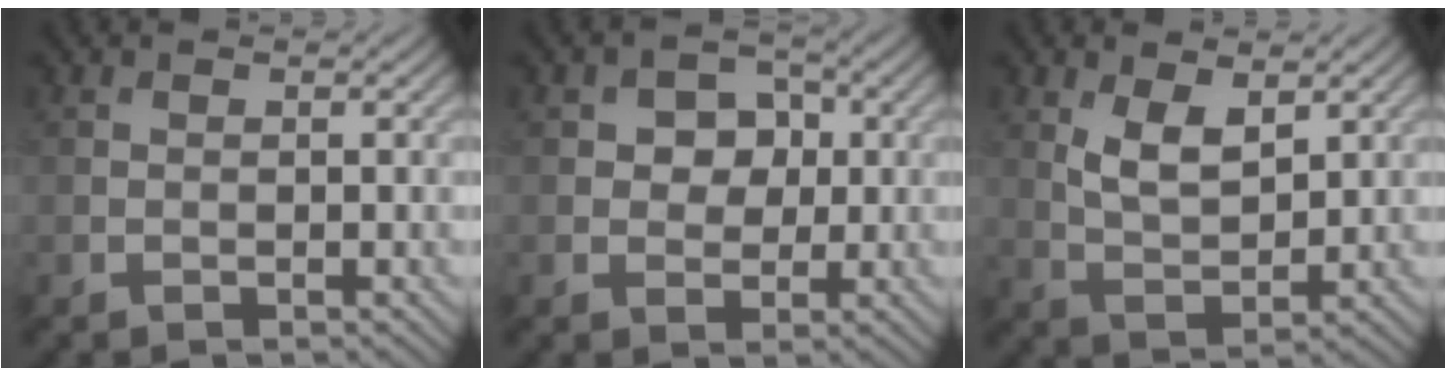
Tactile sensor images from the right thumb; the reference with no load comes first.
{"total": 4.3, "force": [0.5, 3.5, 2.4], "torque": [-0.040, 0.002, -0.003]}
{"total": 5.1, "force": [2.2, 2.5, 3.9], "torque": [-0.087, -0.009, 0.047]}